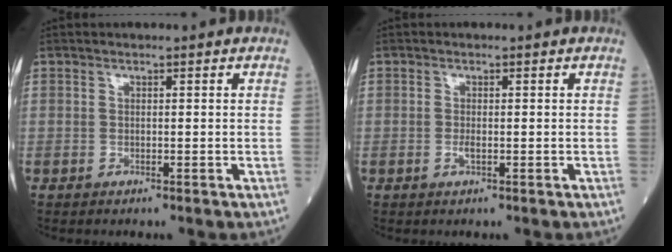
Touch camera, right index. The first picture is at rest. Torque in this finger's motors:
{"motor_torque": [0.44, -0.24, 0.10, 0.04]}